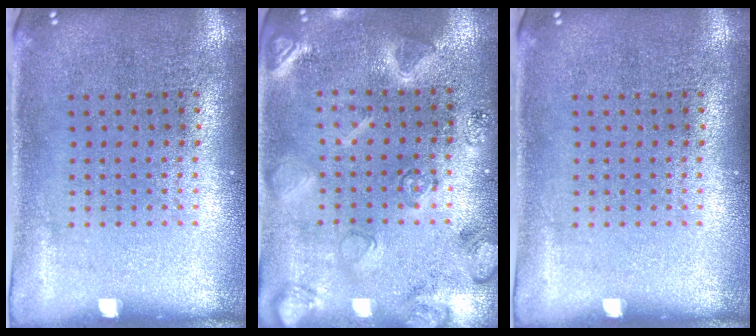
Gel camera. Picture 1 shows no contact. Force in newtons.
{"total": 2.5, "press": 2.5, "slide": 0.1}
{"total": 0.0}